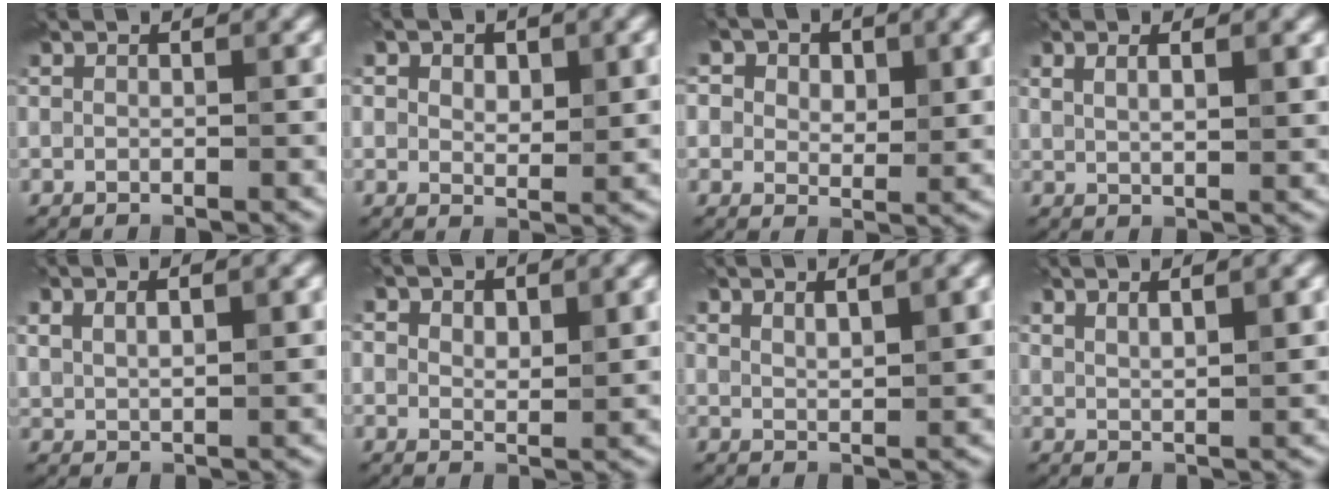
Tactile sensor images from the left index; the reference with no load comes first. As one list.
[{"total": 4.1, "force": [1.6, 2.5, 2.8], "torque": [-0.038, -0.004, 0.022]}, {"total": 8.2, "force": [4.4, 5.4, 4.5], "torque": [-0.066, 0.016, 0.039]}, {"total": 2.7, "force": [1.3, 0.8, 2.2], "torque": [-0.030, -0.001, 0.023]}, {"total": 3.8, "force": [1.4, 1.5, 3.1], "torque": [-0.061, 0.003, 0.028]}, {"total": 3.8, "force": [1.6, 2.2, 2.6], "torque": [-0.039, -0.005, 0.027]}, {"total": 3.1, "force": [1.6, 0.8, 2.6], "torque": [-0.035, 0.000, 0.027]}, {"total": 3.6, "force": [1.8, 0.9, 3.0], "torque": [-0.037, 0.002, 0.030]}]